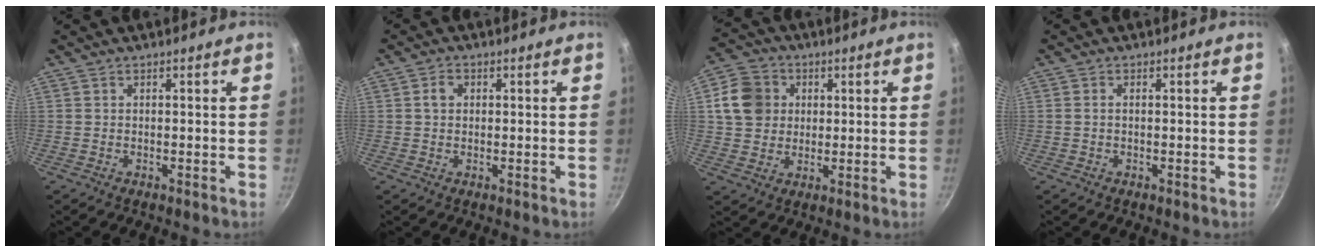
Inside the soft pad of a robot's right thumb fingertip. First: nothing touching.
{"total": 2.4, "force": [0.5, 1.9, 1.3], "torque": [-0.015, 0.004, 0.006]}
{"total": 9.8, "force": [2.2, 8.5, 4.3], "torque": [-0.048, 0.007, 0.031]}
{"total": 0.8, "force": [0.0, 0.4, 0.6], "torque": [-0.015, 0.004, -0.001]}